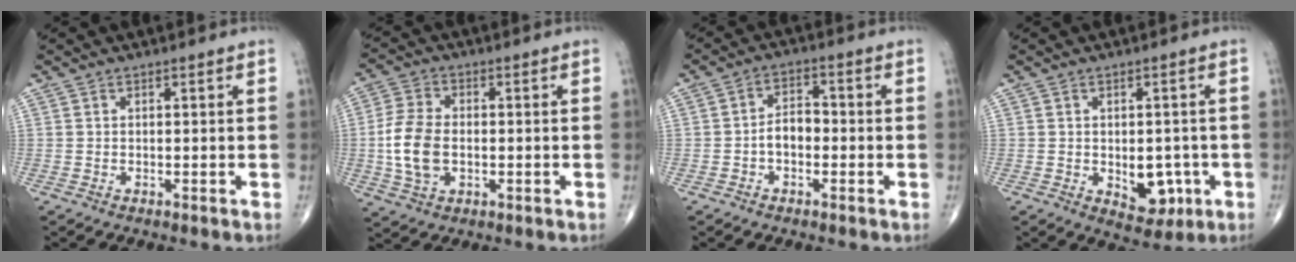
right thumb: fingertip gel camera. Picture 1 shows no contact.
{"total": 9.4, "force": [-1.0, 6.0, 7.2], "torque": [-0.148, 0.007, -0.020]}
{"total": 4.9, "force": [-1.2, 3.1, 3.5], "torque": [-0.049, 0.023, -0.029]}
{"total": 7.3, "force": [-1.7, 4.7, 5.3], "torque": [-0.038, 0.001, -0.010]}